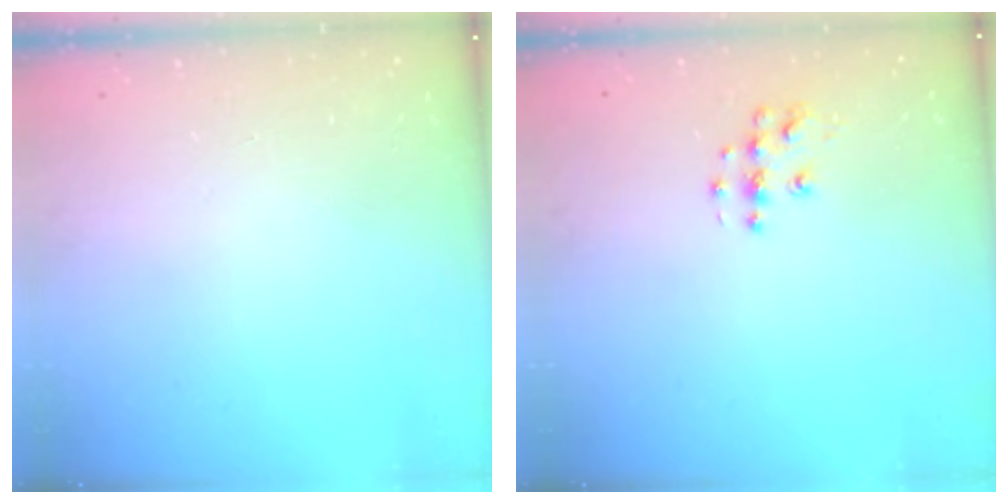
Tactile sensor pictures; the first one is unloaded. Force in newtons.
{"total": 6.7, "press": 6.7, "slide": 0.3}